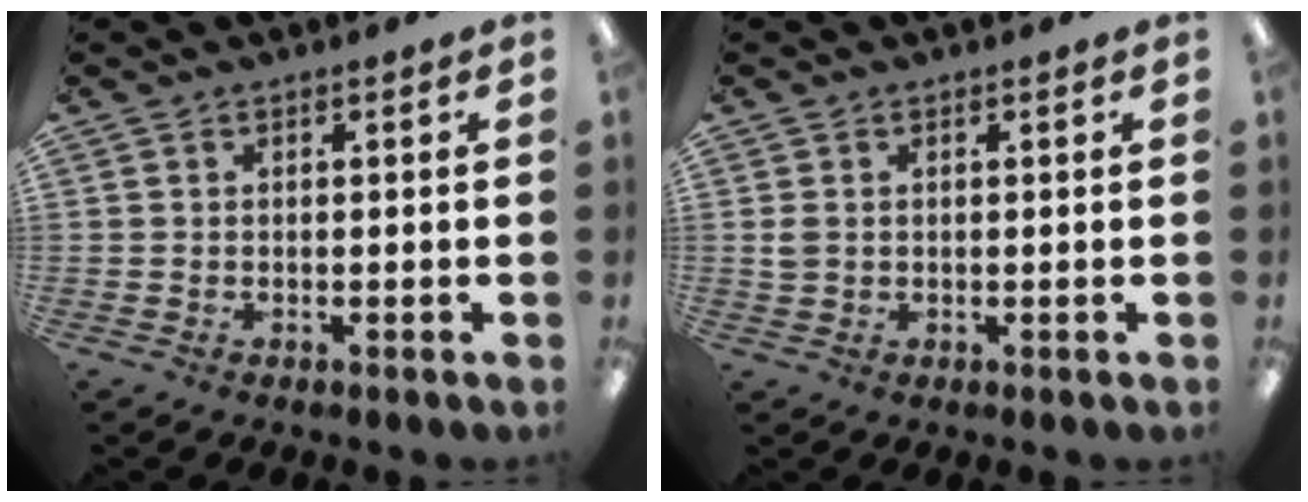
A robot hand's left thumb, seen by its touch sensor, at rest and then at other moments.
{"total": 1.9, "force": [0.7, 1.5, 0.9], "torque": [-0.021, 0.003, 0.012]}